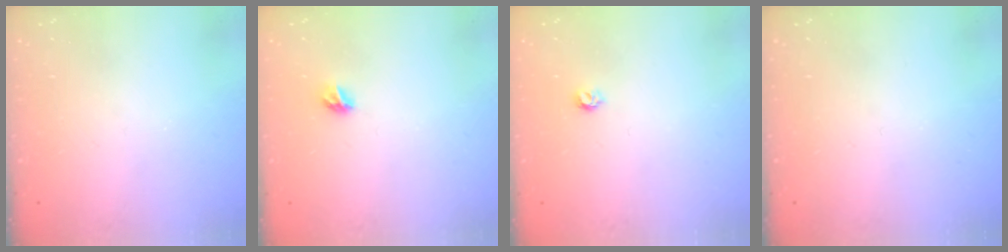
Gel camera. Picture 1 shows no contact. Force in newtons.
{"total": 5.4, "press": 5.4, "slide": 0.5}
{"total": 3.5, "press": 3.5, "slide": 0.3}
{"total": 0.0}